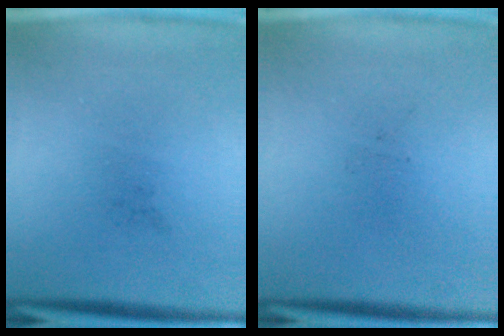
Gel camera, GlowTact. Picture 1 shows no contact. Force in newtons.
{"total": 0.0}